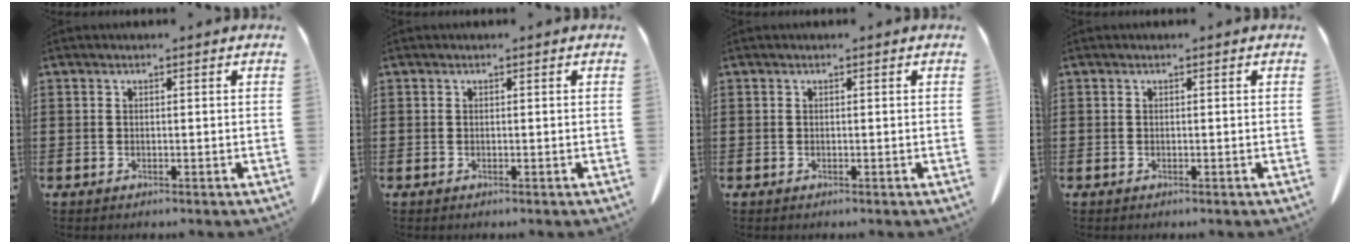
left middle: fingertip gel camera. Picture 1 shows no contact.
{"total": 0.0}
{"total": 0.0}
{"total": 0.0}